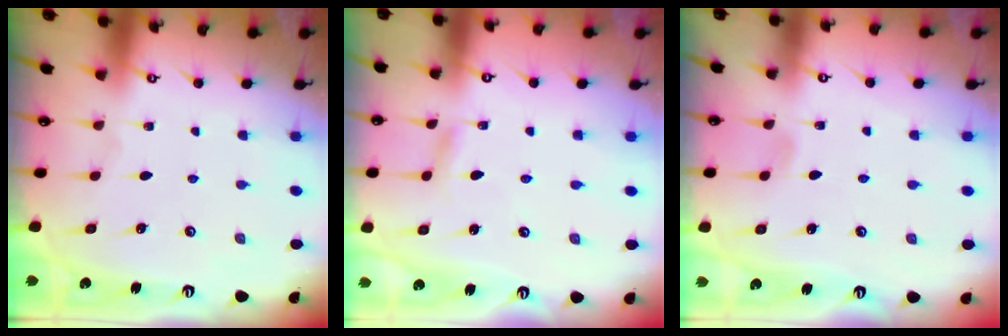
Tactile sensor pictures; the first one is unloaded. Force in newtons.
{"total": 2.7, "press": 2.7, "slide": 0.4}
{"total": 2.8, "press": 2.8, "slide": 0.4}